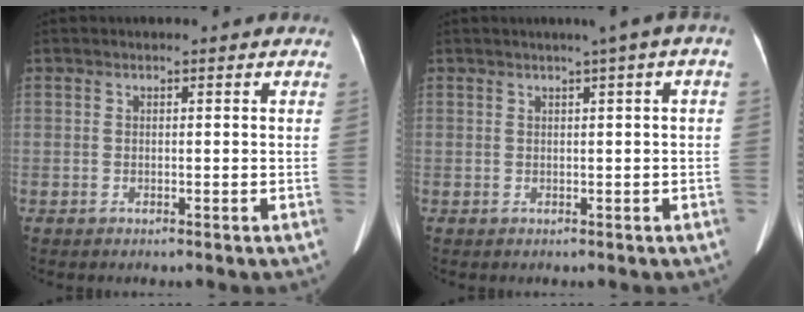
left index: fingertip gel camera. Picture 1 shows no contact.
{"total": 2.9, "force": [0.9, -0.2, 2.7], "torque": [-0.038, 0.011, 0.012]}